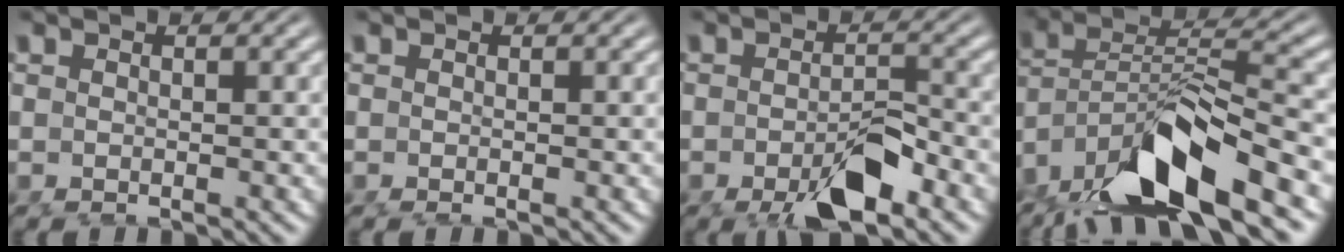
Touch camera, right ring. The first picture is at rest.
{"total": 0.0}
{"total": 4.5, "force": [-2.5, 1.3, 3.5], "torque": [-0.046, -0.010, -0.039]}
{"total": 11.0, "force": [-4.5, 6.8, 7.4], "torque": [-0.150, -0.035, -0.062]}